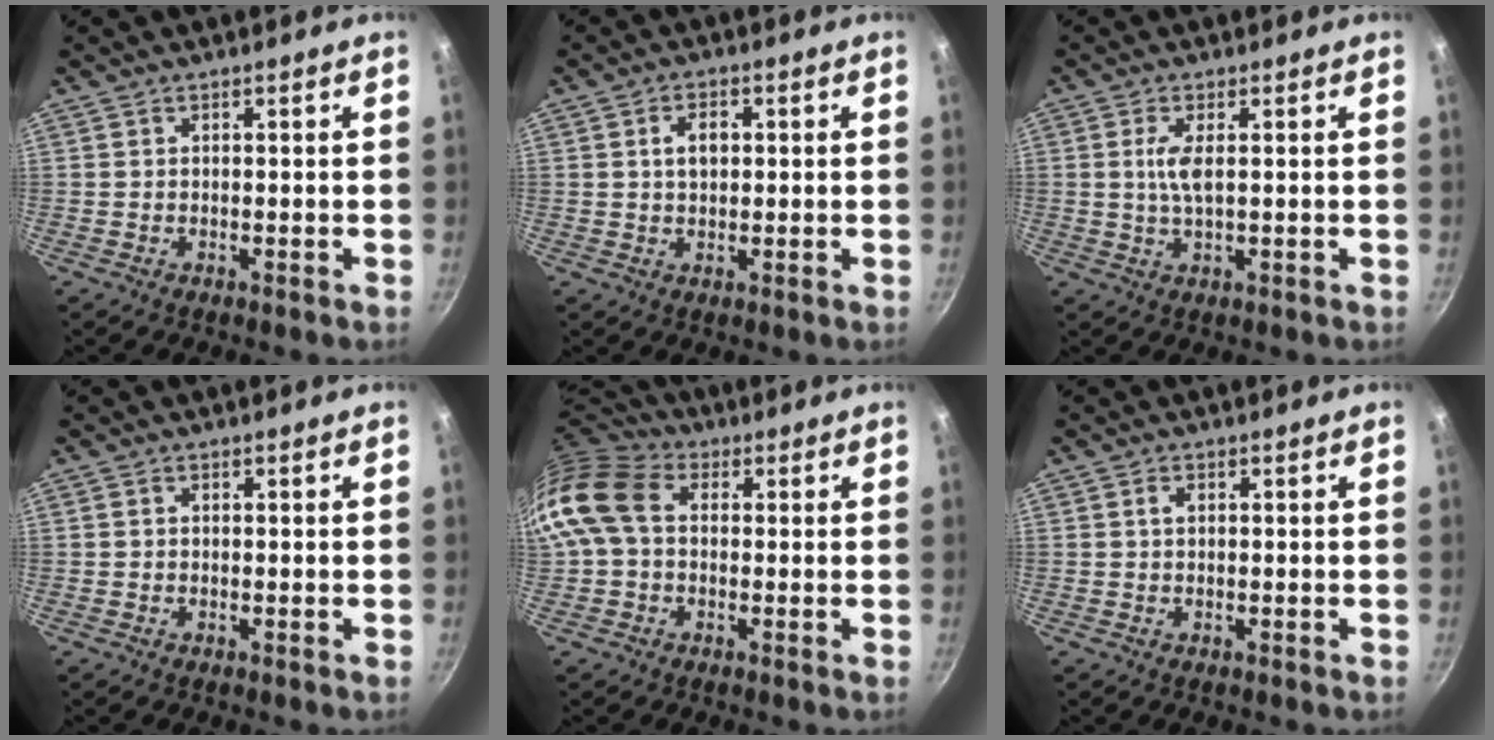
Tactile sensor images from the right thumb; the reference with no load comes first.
{"total": 4.2, "force": [0.8, 2.8, 3.1], "torque": [-0.038, 0.006, 0.013]}
{"total": 4.0, "force": [0.7, 1.3, 3.7], "torque": [-0.082, 0.000, 0.015]}
{"total": 0.5, "force": [0.0, 0.5, 0.3], "torque": [-0.005, 0.004, 0.000]}
{"total": 11.1, "force": [0.8, 8.2, 7.5], "torque": [-0.130, 0.023, -0.006]}
{"total": 1.5, "force": [0.4, 1.0, 1.1], "torque": [-0.017, 0.004, 0.006]}